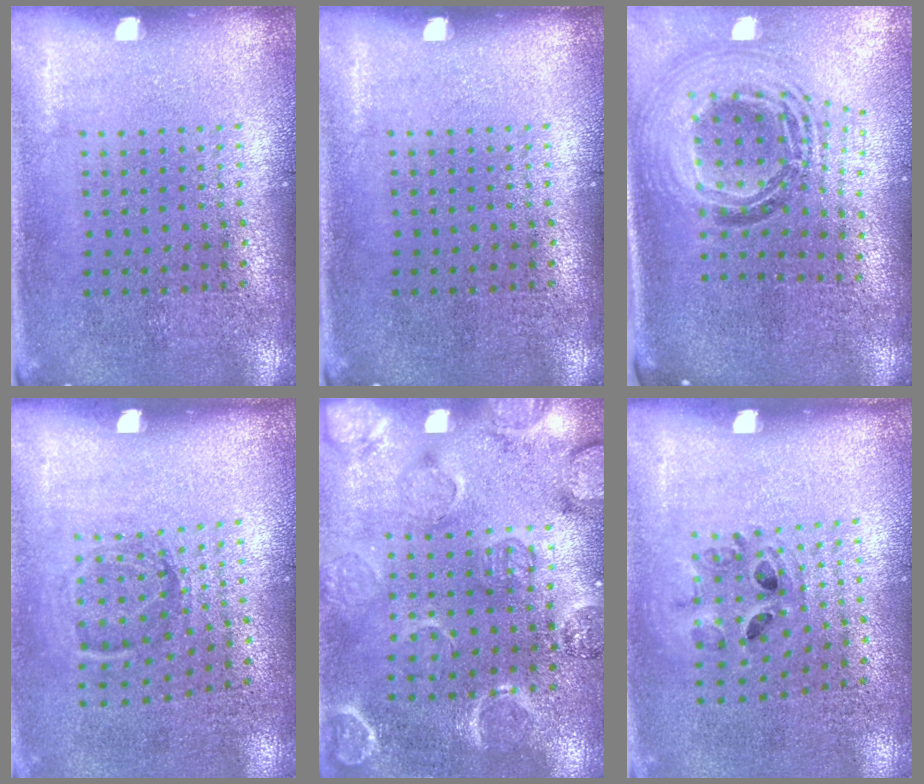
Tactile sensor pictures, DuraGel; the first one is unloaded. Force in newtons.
{"total": 0.0}
{"total": 1.8, "press": 1.5, "slide": 1.0}
{"total": 1.2, "press": 0.8, "slide": 0.8}
{"total": 2.4, "press": 2.2, "slide": 0.9}
{"total": 0.9, "press": 0.8, "slide": 0.2}